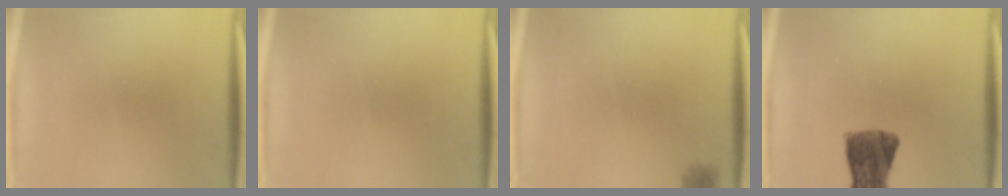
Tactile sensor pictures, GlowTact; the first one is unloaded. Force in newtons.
{"total": 0.0}
{"total": 1.6}
{"total": 8.4}